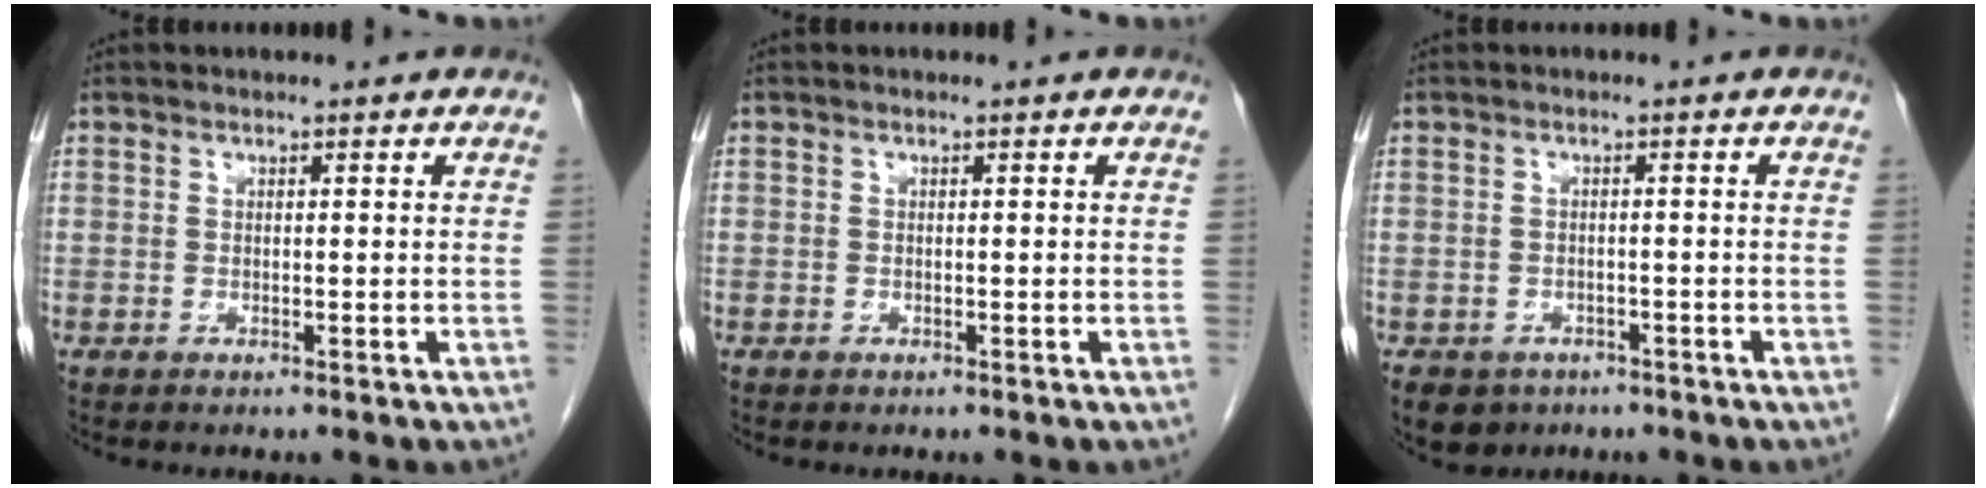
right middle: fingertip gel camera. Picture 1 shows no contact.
{"total": 0.0}
{"total": 4.7, "force": [-3.0, 3.5, 1.0], "torque": [-0.015, 0.003, -0.040]}